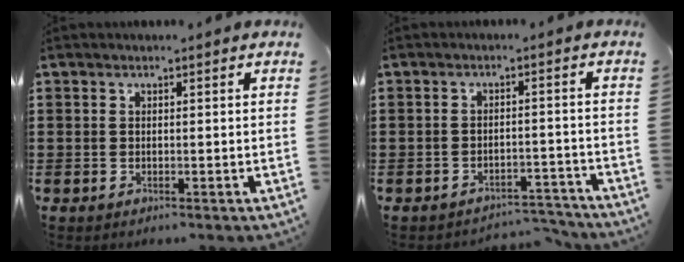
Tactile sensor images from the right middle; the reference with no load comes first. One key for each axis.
{"total": 2.8, "fx": -2.8, "fy": 0.3, "fz": 0.4, "tx": -0.009, "ty": 0.003, "tz": -0.058}